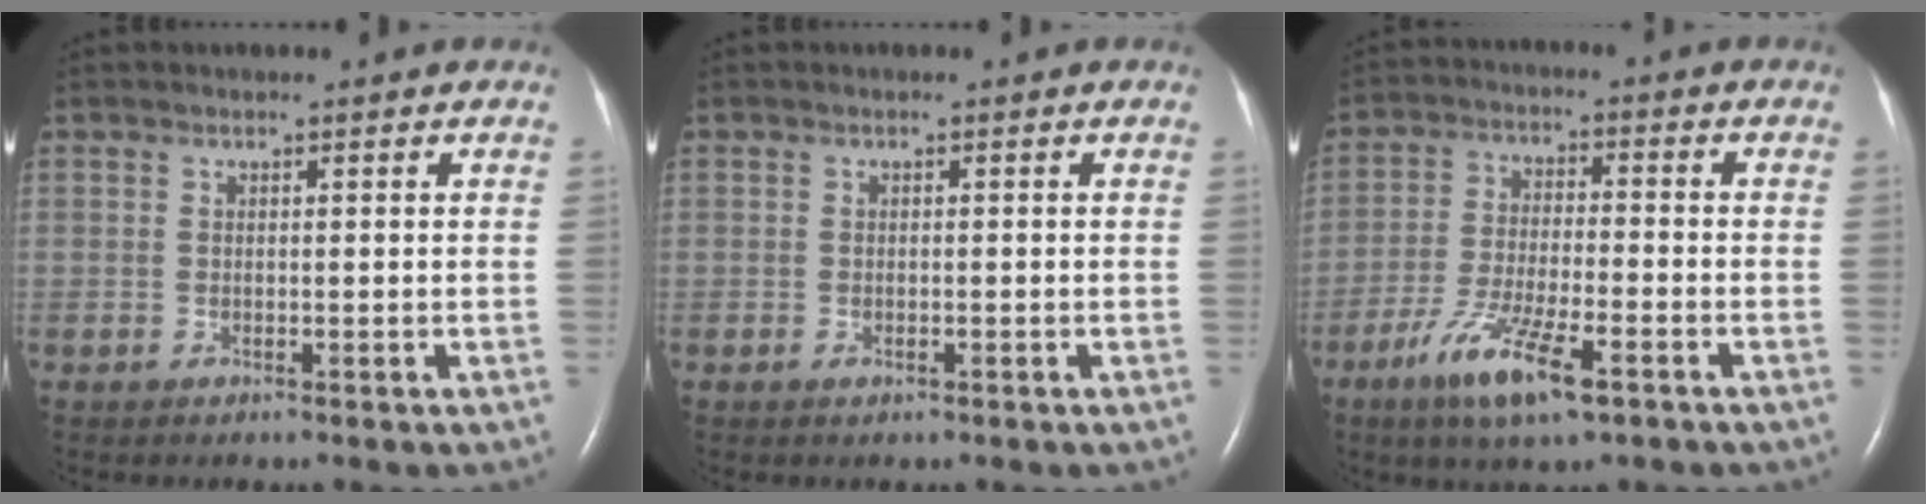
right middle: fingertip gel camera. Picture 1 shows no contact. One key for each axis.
{"total": 0.7, "fx": -0.4, "fy": 0.4, "fz": 0.4, "tx": -0.005, "ty": 0.001, "tz": -0.003}
{"total": 9.9, "fx": -5.7, "fy": 1.8, "fz": 7.9, "tx": -0.154, "ty": -0.017, "tz": -0.102}